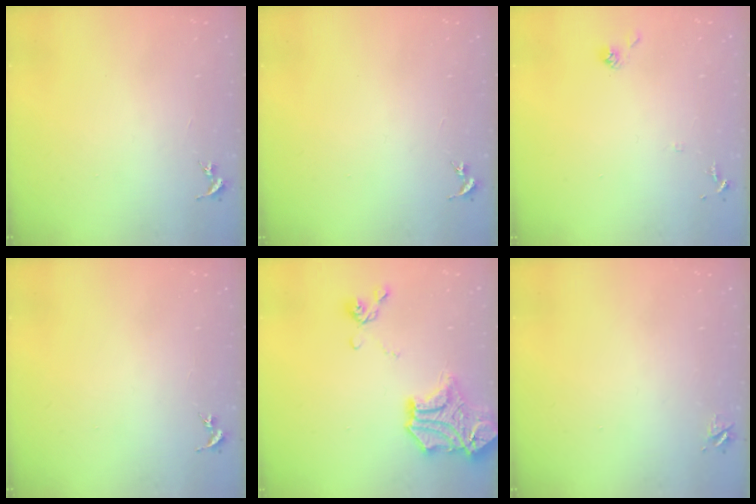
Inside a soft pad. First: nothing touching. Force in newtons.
{"total": 0.0}
{"total": 7.3, "press": 7.3, "slide": 0.4}
{"total": 0.0}
{"total": 18.0, "press": 17.9, "slide": 1.8}
{"total": 3.7, "press": 3.6, "slide": 0.5}